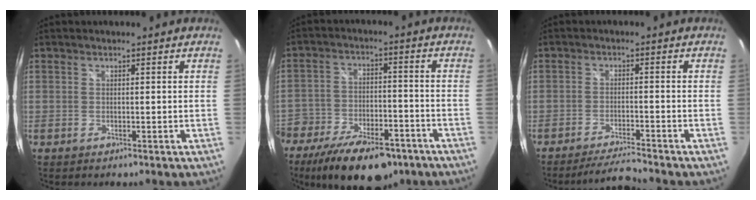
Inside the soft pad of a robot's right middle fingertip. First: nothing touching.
{"total": 18.6, "force": [-12.7, 8.8, 10.3], "torque": [-0.213, -0.020, -0.198]}
{"total": 5.7, "force": [-5.4, -0.6, 1.6], "torque": [-0.052, -0.002, -0.097]}